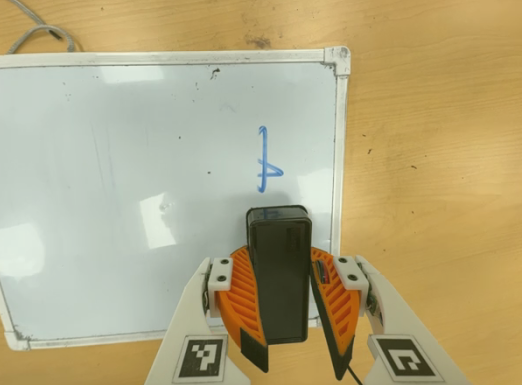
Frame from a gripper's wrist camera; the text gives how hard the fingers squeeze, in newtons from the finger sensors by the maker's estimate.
{"total": 11.5, "left": 10.9, "right": 12.0}